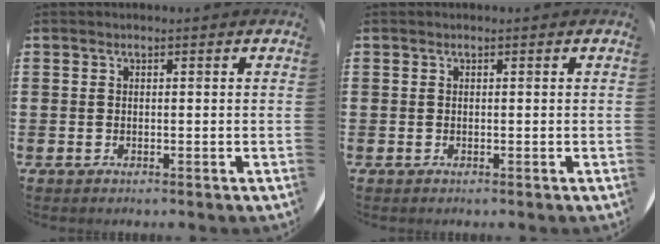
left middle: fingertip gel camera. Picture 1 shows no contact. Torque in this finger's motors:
{"motor_torque": [-0.03, -0.03, 0.02, -0.01]}